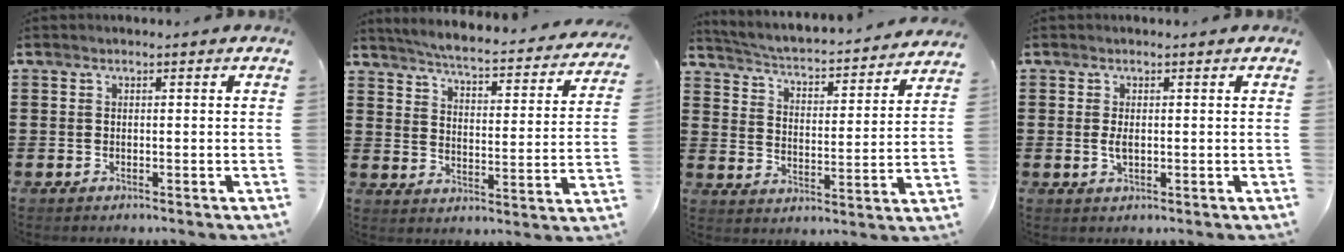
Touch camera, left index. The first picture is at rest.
{"total": 4.1, "force": [3.9, -0.5, 1.3], "torque": [-0.048, -0.036, 0.058]}
{"total": 2.8, "force": [2.7, -0.4, 0.7], "torque": [-0.032, -0.033, 0.033]}
{"total": 2.0, "force": [0.1, 0.8, 1.8], "torque": [-0.043, -0.002, -0.001]}